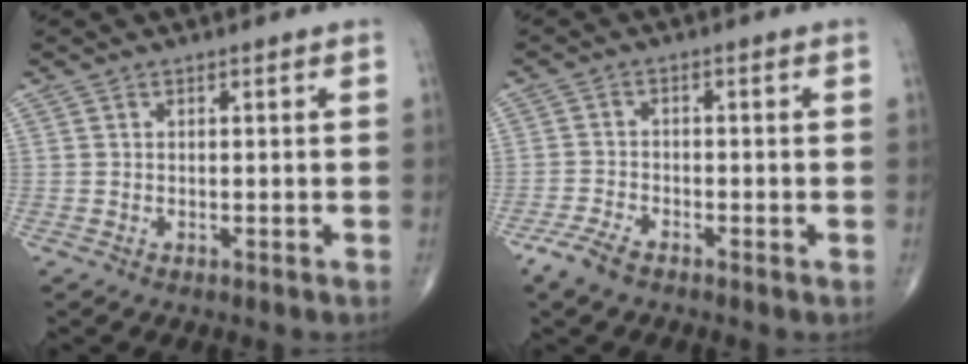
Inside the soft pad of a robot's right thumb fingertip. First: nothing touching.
{"total": 4.2, "force": [-3.0, 1.5, 2.5], "torque": [-0.056, 0.001, -0.062]}